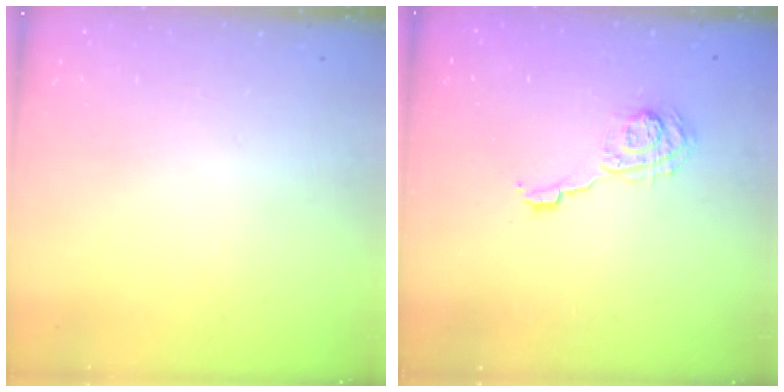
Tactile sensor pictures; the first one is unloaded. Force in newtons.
{"total": 7.0, "press": 7.0, "slide": 0.3}